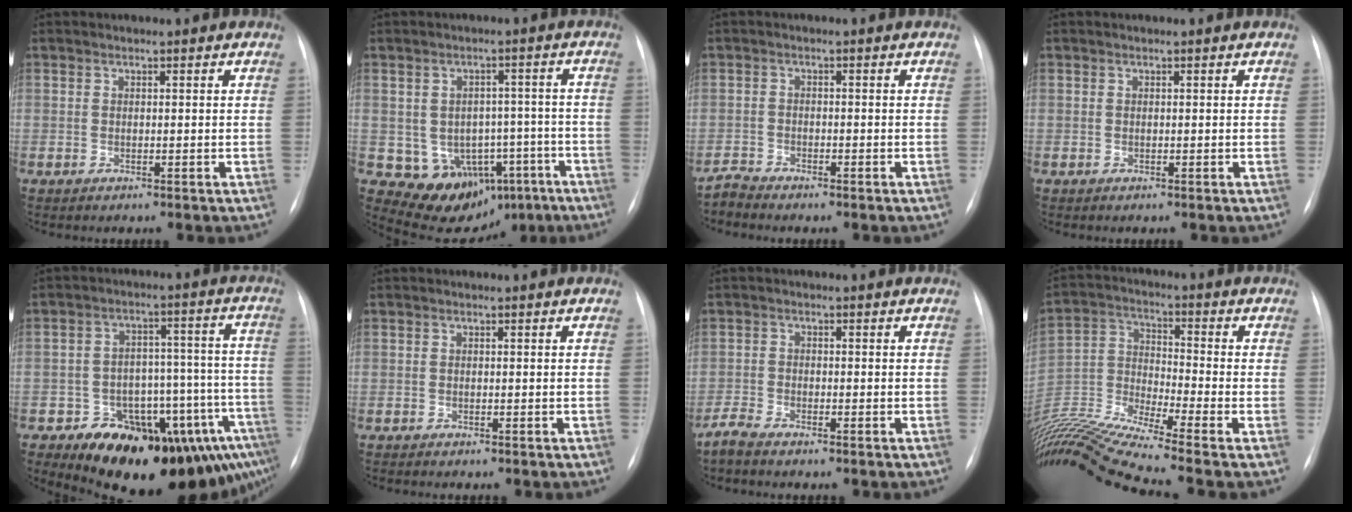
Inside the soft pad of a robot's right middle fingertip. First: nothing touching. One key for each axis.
{"total": 12.1, "fx": -6.1, "fy": 9.0, "fz": 5.4, "tx": -0.055, "ty": 0.035, "tz": -0.069}
{"total": 1.8, "fx": -1.7, "fy": 0.0, "fz": -0.4, "tx": 0.014, "ty": -0.008, "tz": -0.034}
{"total": 0.0}
{"total": 22.0, "fx": -13.5, "fy": 7.8, "fz": 15.5, "tx": -0.122, "ty": 0.051, "tz": -0.172}
{"total": 0.5, "fx": -0.5, "fy": 0.1, "fz": 0.2, "tx": -0.006, "ty": -0.002, "tz": -0.009}
{"total": 2.2, "fx": -2.0, "fy": 0.1, "fz": 0.8, "tx": -0.025, "ty": -0.006, "tz": -0.042}
{"total": 18.3, "fx": -16.2, "fy": -2.4, "fz": 8.3, "tx": -0.177, "ty": 0.001, "tz": -0.296}